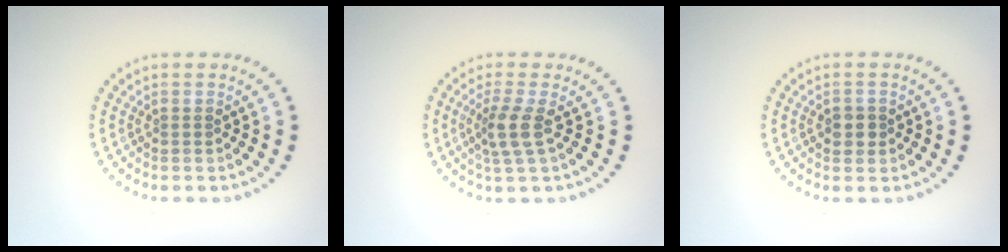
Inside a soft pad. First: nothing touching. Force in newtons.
{"total": 2.7, "press": 2.1, "slide": 1.7}
{"total": 1.8, "press": 1.7, "slide": 0.5}